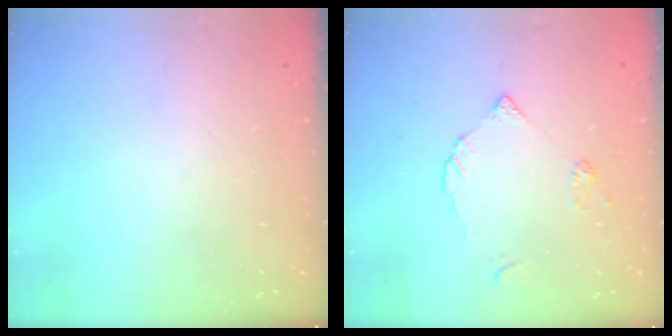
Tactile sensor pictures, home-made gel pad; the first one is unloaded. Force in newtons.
{"total": 4.1, "press": 4.0, "slide": 0.6}